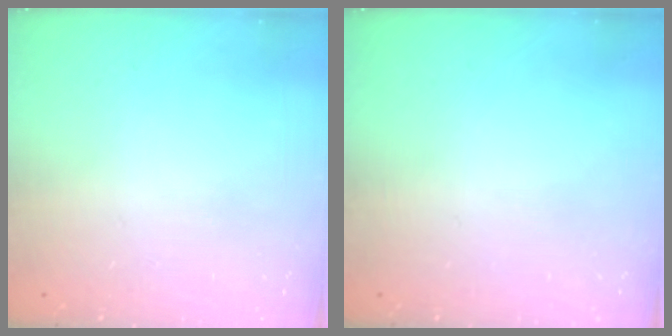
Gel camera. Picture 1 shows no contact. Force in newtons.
{"total": 0.0}